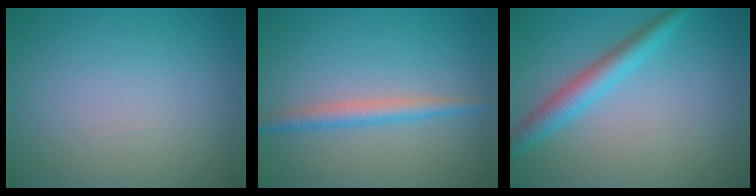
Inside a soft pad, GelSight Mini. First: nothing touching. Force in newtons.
{"total": 2.3, "press": 2.3, "slide": 0.1}
{"total": 3.3, "press": 3.3, "slide": 0.1}